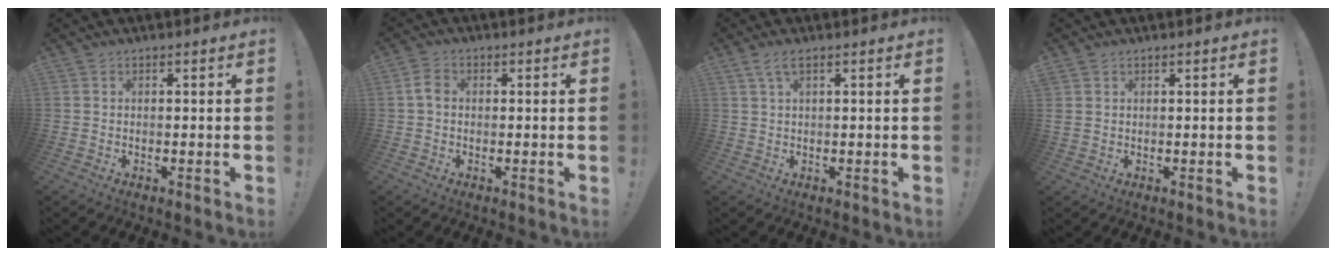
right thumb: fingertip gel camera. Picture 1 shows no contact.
{"total": 3.9, "force": [0.2, 2.8, 2.6], "torque": [-0.042, 0.008, 0.005]}
{"total": 2.9, "force": [1.4, 0.6, 2.5], "torque": [-0.054, 0.003, 0.027]}
{"total": 1.6, "force": [0.7, 1.3, 0.6], "torque": [-0.011, 0.004, 0.015]}